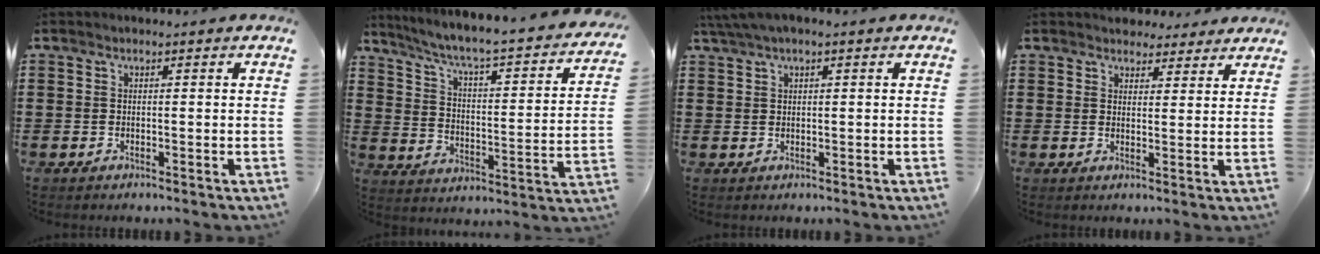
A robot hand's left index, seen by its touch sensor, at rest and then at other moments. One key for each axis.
{"total": 4.6, "fx": 3.6, "fy": 0.2, "fz": 2.9, "tx": -0.075, "ty": -0.041, "tz": 0.050}
{"total": 1.9, "fx": 1.1, "fy": 0.3, "fz": 1.5, "tx": -0.030, "ty": 0.003, "tz": 0.021}
{"total": 3.5, "fx": 3.2, "fy": 1.4, "fz": 0.3, "tx": -0.017, "ty": -0.001, "tz": 0.062}